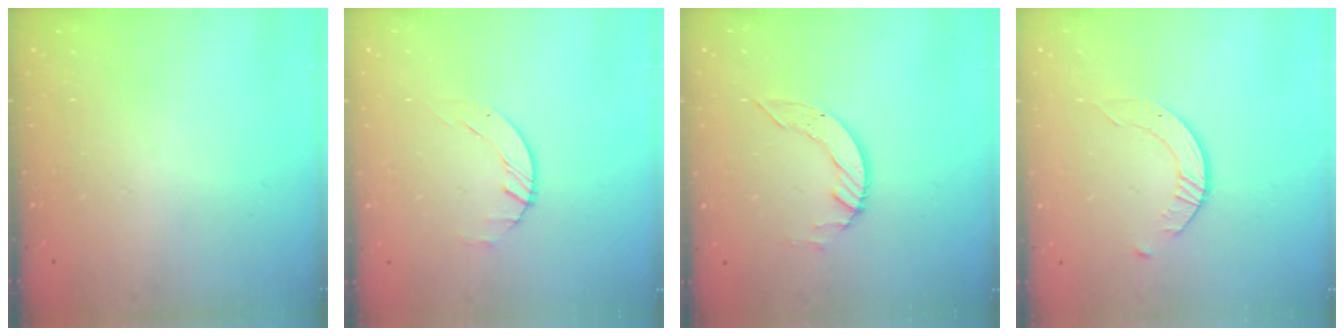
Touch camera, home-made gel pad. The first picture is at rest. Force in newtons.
{"total": 0.6, "press": 0.6, "slide": 0.1}
{"total": 5.4, "press": 5.4, "slide": 0.1}
{"total": 2.5, "press": 2.5, "slide": 0.3}